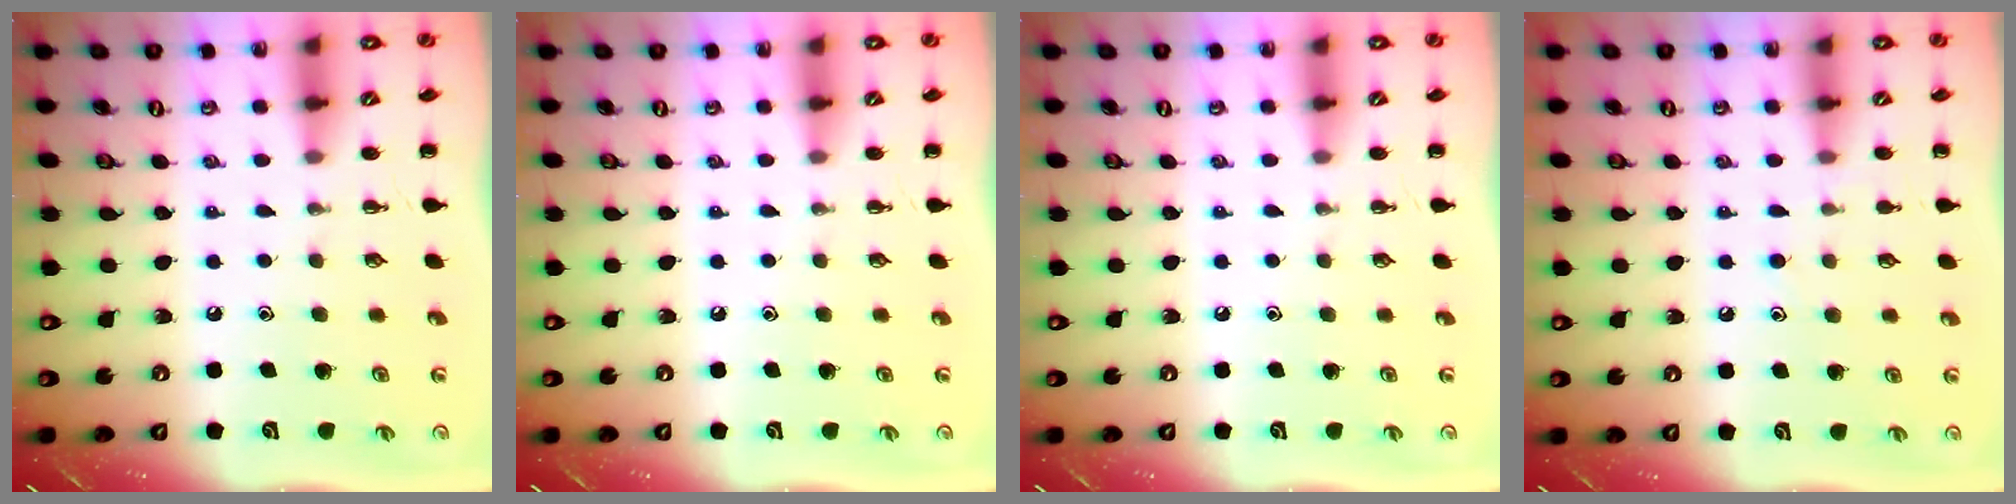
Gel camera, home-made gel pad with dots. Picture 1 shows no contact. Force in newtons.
{"total": 0.0}
{"total": 0.0}
{"total": 6.3, "press": 6.0, "slide": 1.9}